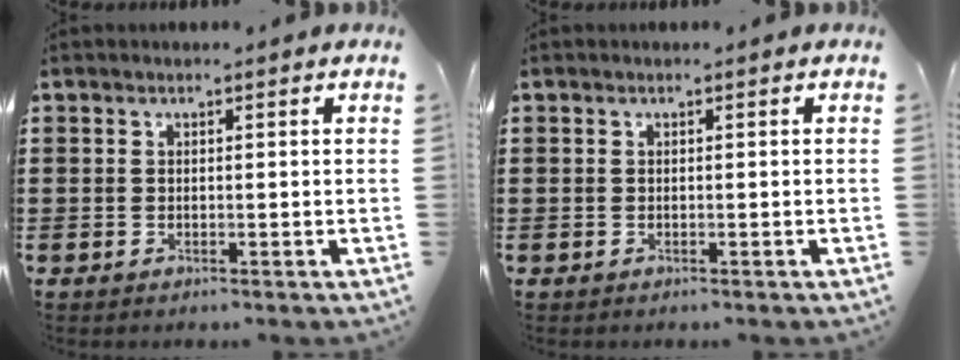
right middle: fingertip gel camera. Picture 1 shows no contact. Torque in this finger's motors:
{"motor_torque": [-0.14, -0.01, -0.16, -0.04]}